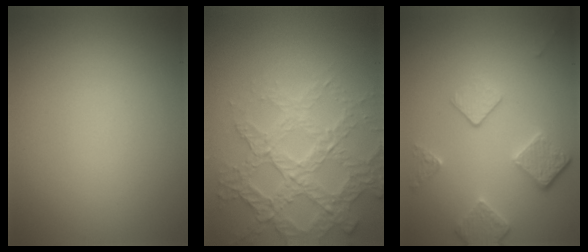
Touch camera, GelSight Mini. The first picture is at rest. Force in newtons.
{"total": 5.8, "press": 4.9, "slide": 3.1}
{"total": 3.8, "press": 2.9, "slide": 2.5}